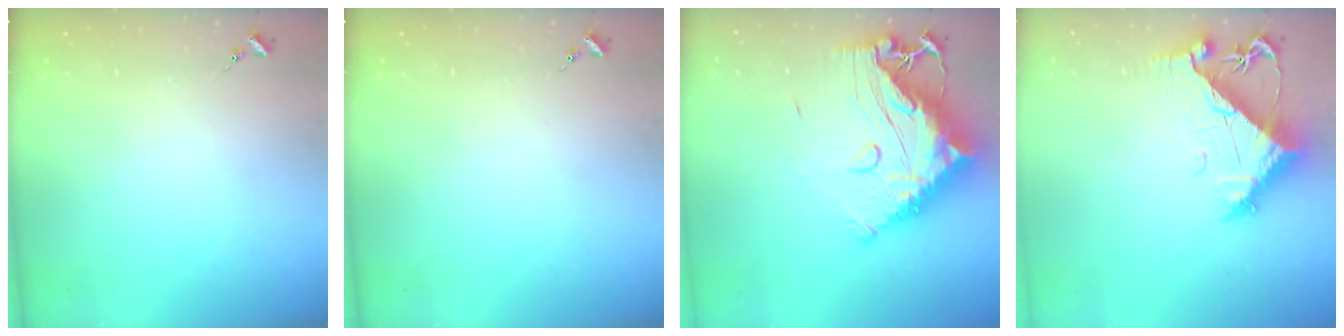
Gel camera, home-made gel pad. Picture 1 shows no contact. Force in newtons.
{"total": 0.0}
{"total": 22.9, "press": 22.7, "slide": 2.4}
{"total": 9.1, "press": 9.1, "slide": 1.1}